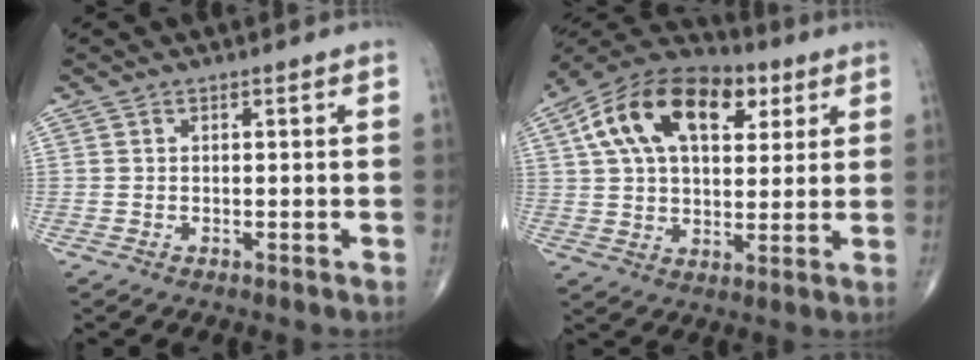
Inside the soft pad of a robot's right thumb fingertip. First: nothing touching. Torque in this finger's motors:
{"motor_torque": [0.86, 1.06, 0.61, 0.23, 0.38]}